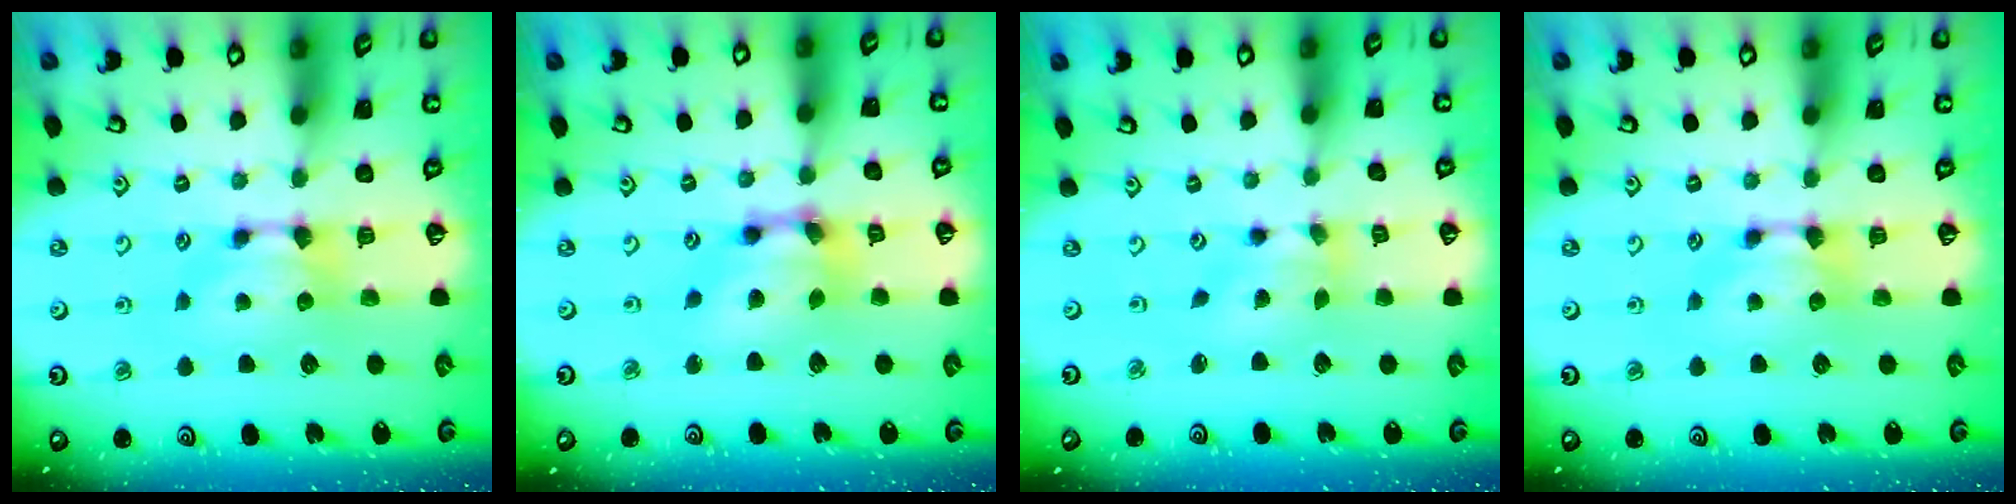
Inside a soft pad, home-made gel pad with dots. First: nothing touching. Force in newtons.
{"total": 6.8, "press": 6.5, "slide": 2.2}
{"total": 2.0, "press": 1.6, "slide": 1.2}
{"total": 0.0}